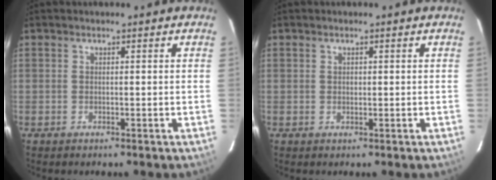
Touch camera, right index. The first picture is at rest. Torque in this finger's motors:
{"motor_torque": [0.09, 0.05, 0.16, 0.02]}